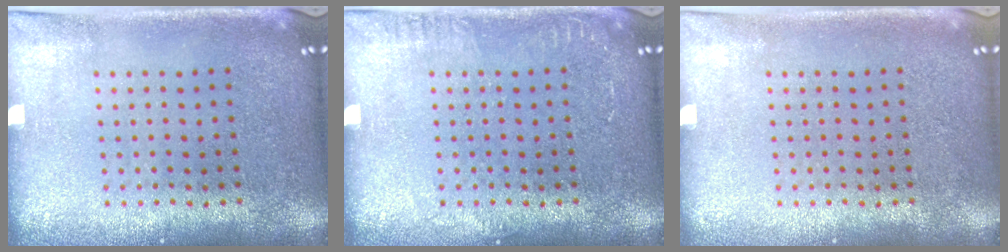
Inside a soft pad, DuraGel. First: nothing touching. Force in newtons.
{"total": 1.0, "press": 0.9, "slide": 0.1}
{"total": 0.0}